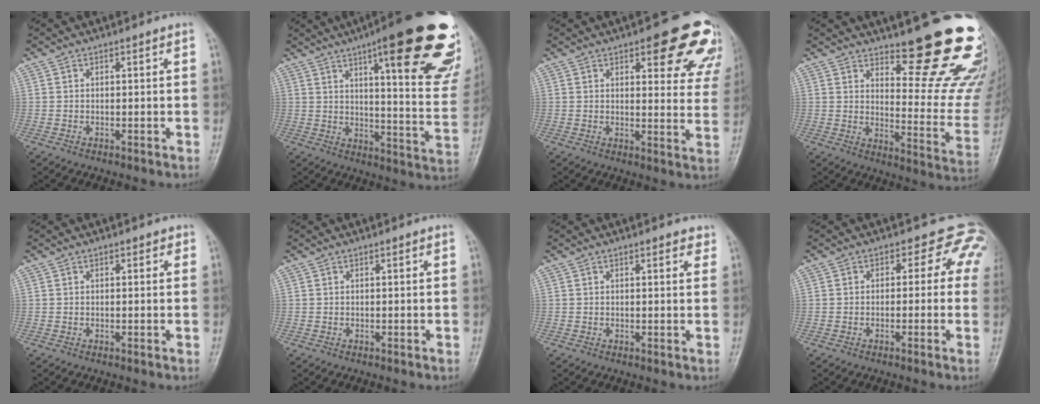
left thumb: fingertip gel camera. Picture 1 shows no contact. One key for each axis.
{"total": 28.9, "fx": 16.0, "fy": 6.4, "fz": 23.2, "tx": -0.238, "ty": -0.050, "tz": 0.214}
{"total": 15.7, "fx": 9.4, "fy": 5.8, "fz": 11.2, "tx": -0.084, "ty": -0.038, "tz": 0.101}
{"total": 20.9, "fx": 14.0, "fy": 5.7, "fz": 14.5, "tx": -0.146, "ty": -0.115, "tz": 0.188}
{"total": 0.9, "fx": 0.4, "fy": 0.6, "fz": 0.4, "tx": 0.005, "ty": 0.000, "tz": 0.001}
{"total": 0.0}
{"total": 2.0, "fx": 1.4, "fy": 0.8, "fz": 1.1, "tx": -0.002, "ty": -0.004, "tz": 0.013}
{"total": 5.0, "fx": 1.4, "fy": 4.2, "fz": 2.3, "tx": 0.013, "ty": 0.004, "tz": -0.010}